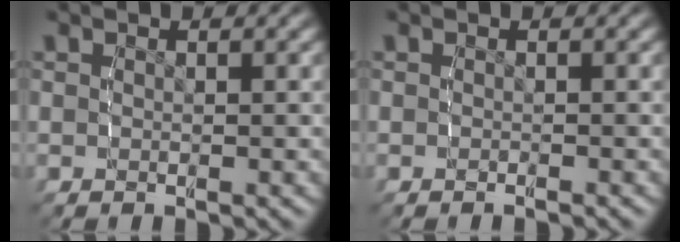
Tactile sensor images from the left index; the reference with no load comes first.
{"total": 0.6, "force": [-0.5, -0.1, 0.1], "torque": [0.001, 0.004, -0.011]}